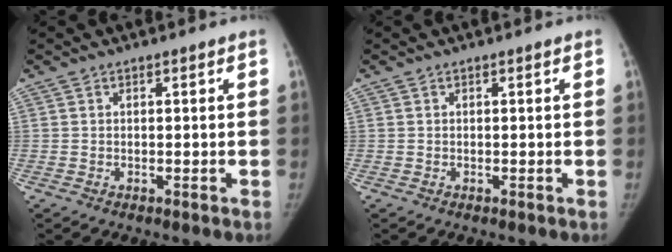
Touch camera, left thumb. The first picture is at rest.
{"total": 0.0}